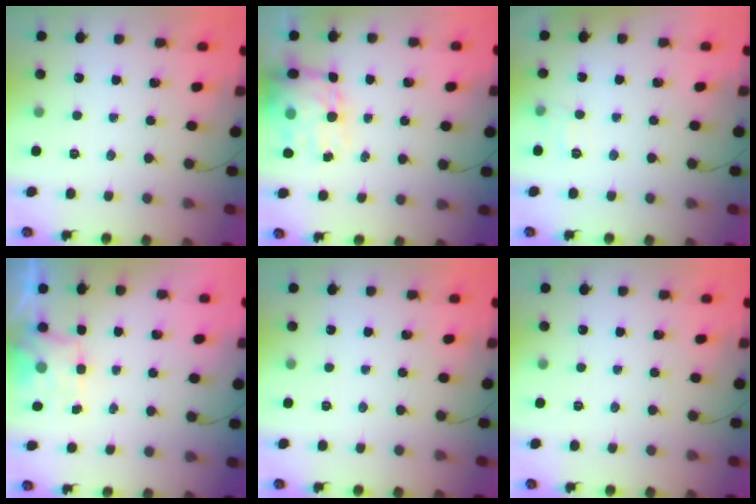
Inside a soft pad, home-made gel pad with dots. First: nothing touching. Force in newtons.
{"total": 15.1, "press": 14.5, "slide": 4.2}
{"total": 4.0, "press": 3.6, "slide": 1.8}
{"total": 2.0, "press": 1.9, "slide": 0.5}
{"total": 0.0}
{"total": 0.0}